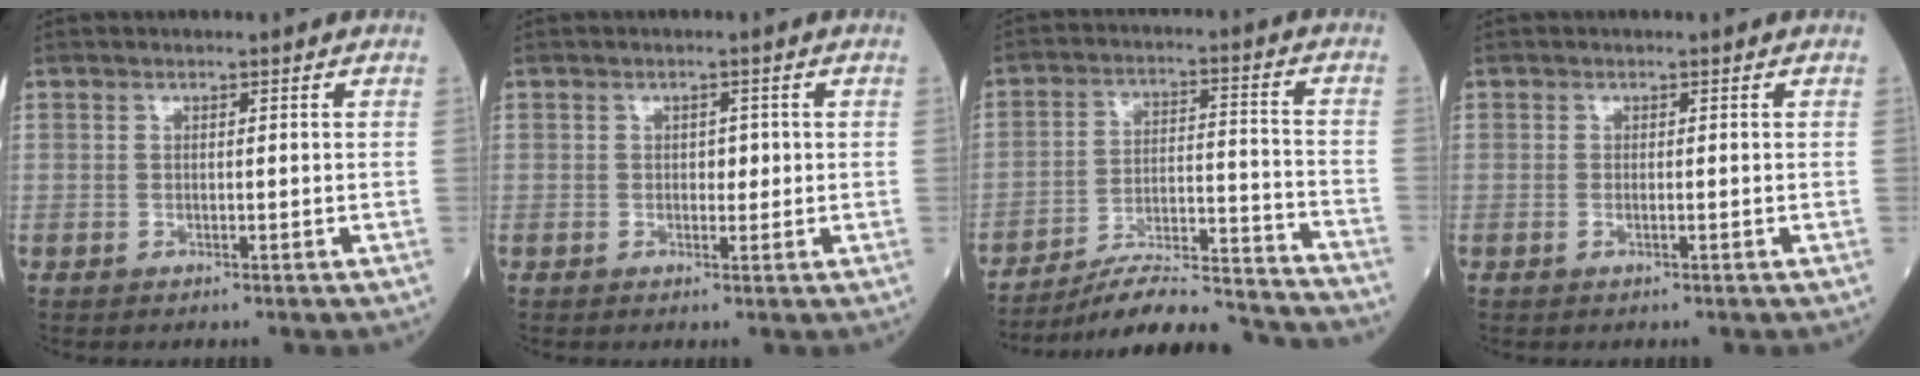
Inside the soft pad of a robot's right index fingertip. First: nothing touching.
{"total": 1.7, "force": [0.1, 1.1, 1.3], "torque": [-0.013, 0.001, 0.002]}
{"total": 19.4, "force": [-18.5, 0.6, 5.9], "torque": [-0.085, 0.009, -0.273]}
{"total": 0.6, "force": [-0.1, 0.2, 0.6], "torque": [-0.011, -0.001, -0.002]}